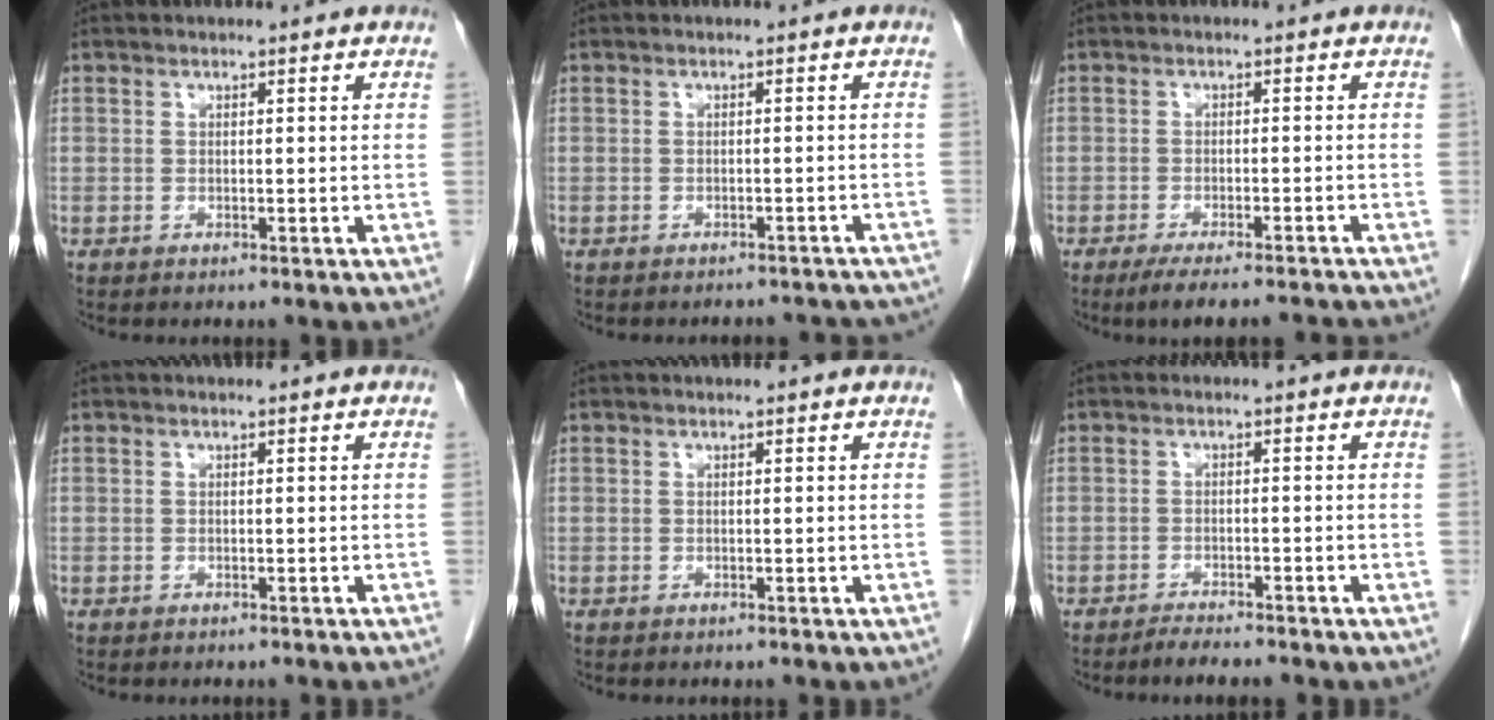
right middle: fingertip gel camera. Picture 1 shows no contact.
{"total": 8.3, "force": [-7.8, 2.4, 1.7], "torque": [-0.015, 0.005, -0.075]}
{"total": 10.2, "force": [-9.1, 0.6, 4.6], "torque": [-0.057, -0.009, -0.126]}
{"total": 0.9, "force": [-0.8, 0.2, 0.4], "torque": [-0.010, -0.001, -0.010]}
{"total": 0.0}
{"total": 3.5, "force": [-3.1, 0.4, 1.5], "torque": [-0.026, -0.007, -0.046]}